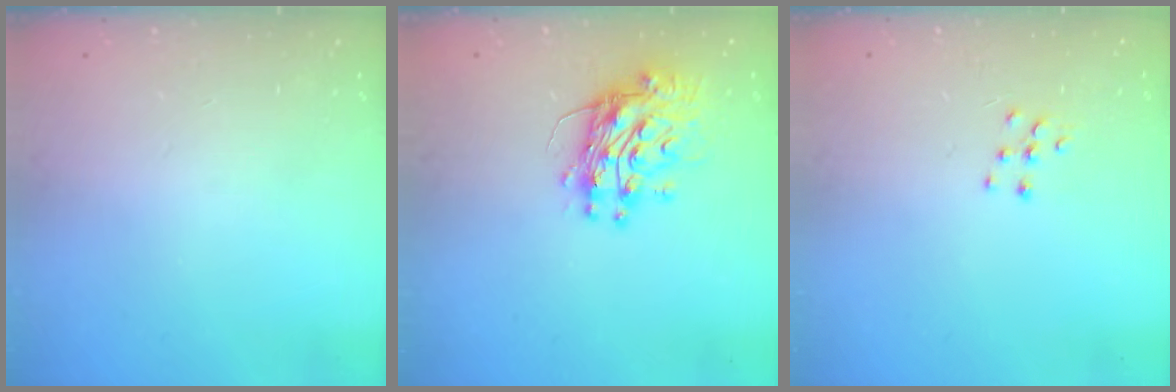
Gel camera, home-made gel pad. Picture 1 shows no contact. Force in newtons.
{"total": 11.7, "press": 11.6, "slide": 1.2}
{"total": 5.3, "press": 5.3, "slide": 0.5}